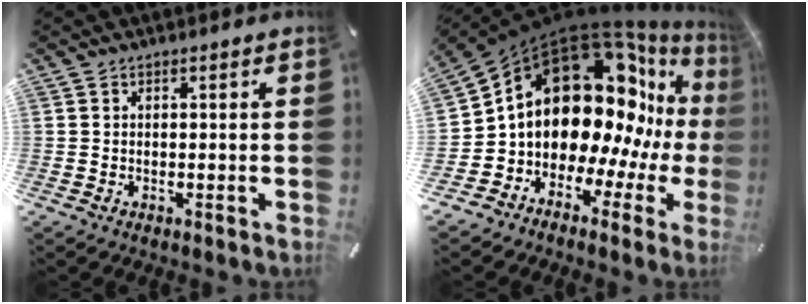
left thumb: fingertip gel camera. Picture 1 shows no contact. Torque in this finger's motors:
{"motor_torque": [1.15, 2.91, 1.14, -0.01, 0.84]}